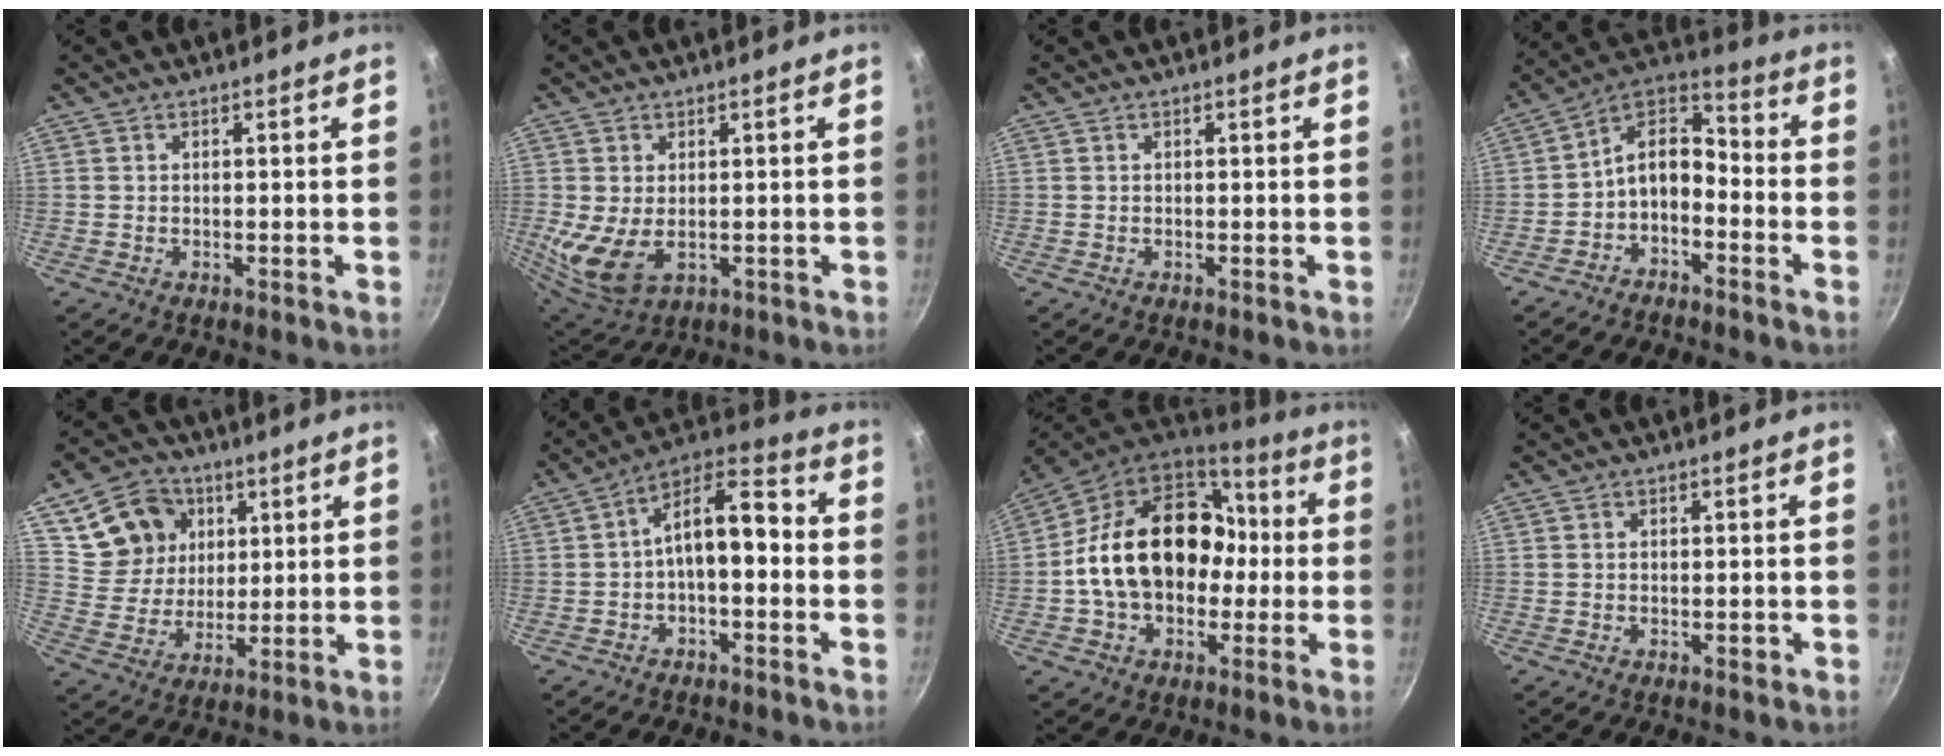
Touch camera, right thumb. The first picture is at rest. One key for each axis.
{"total": 9.2, "fx": -0.3, "fy": 5.8, "fz": 7.2, "tx": -0.140, "ty": -0.022, "tz": 0.007}
{"total": 0.0}
{"total": 9.6, "fx": -3.7, "fy": 6.0, "fz": 6.5, "tx": -0.104, "ty": 0.073, "tz": -0.077}
{"total": 10.4, "fx": 5.1, "fy": 8.6, "fz": 3.1, "tx": -0.026, "ty": -0.028, "tz": 0.098}
{"total": 10.9, "fx": -1.3, "fy": 5.4, "fz": 9.4, "tx": -0.136, "ty": 0.054, "tz": -0.031}
{"total": 23.6, "fx": -0.1, "fy": 17.2, "fz": 16.2, "tx": -0.255, "ty": 0.057, "tz": 0.001}
{"total": 0.9, "fx": -0.4, "fy": 0.6, "fz": 0.6, "tx": -0.007, "ty": 0.003, "tz": -0.007}